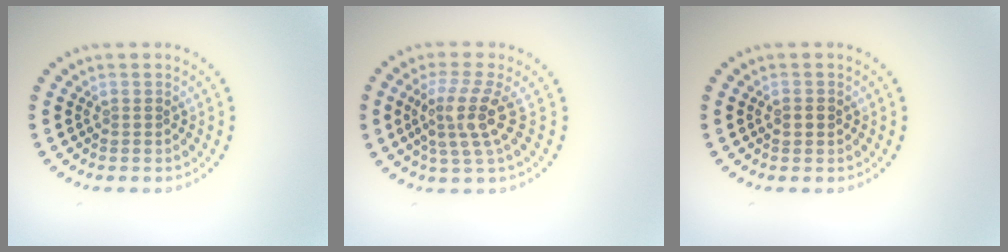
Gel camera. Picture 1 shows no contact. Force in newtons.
{"total": 3.9, "press": 2.9, "slide": 2.7}
{"total": 1.4, "press": 1.4, "slide": 0.0}